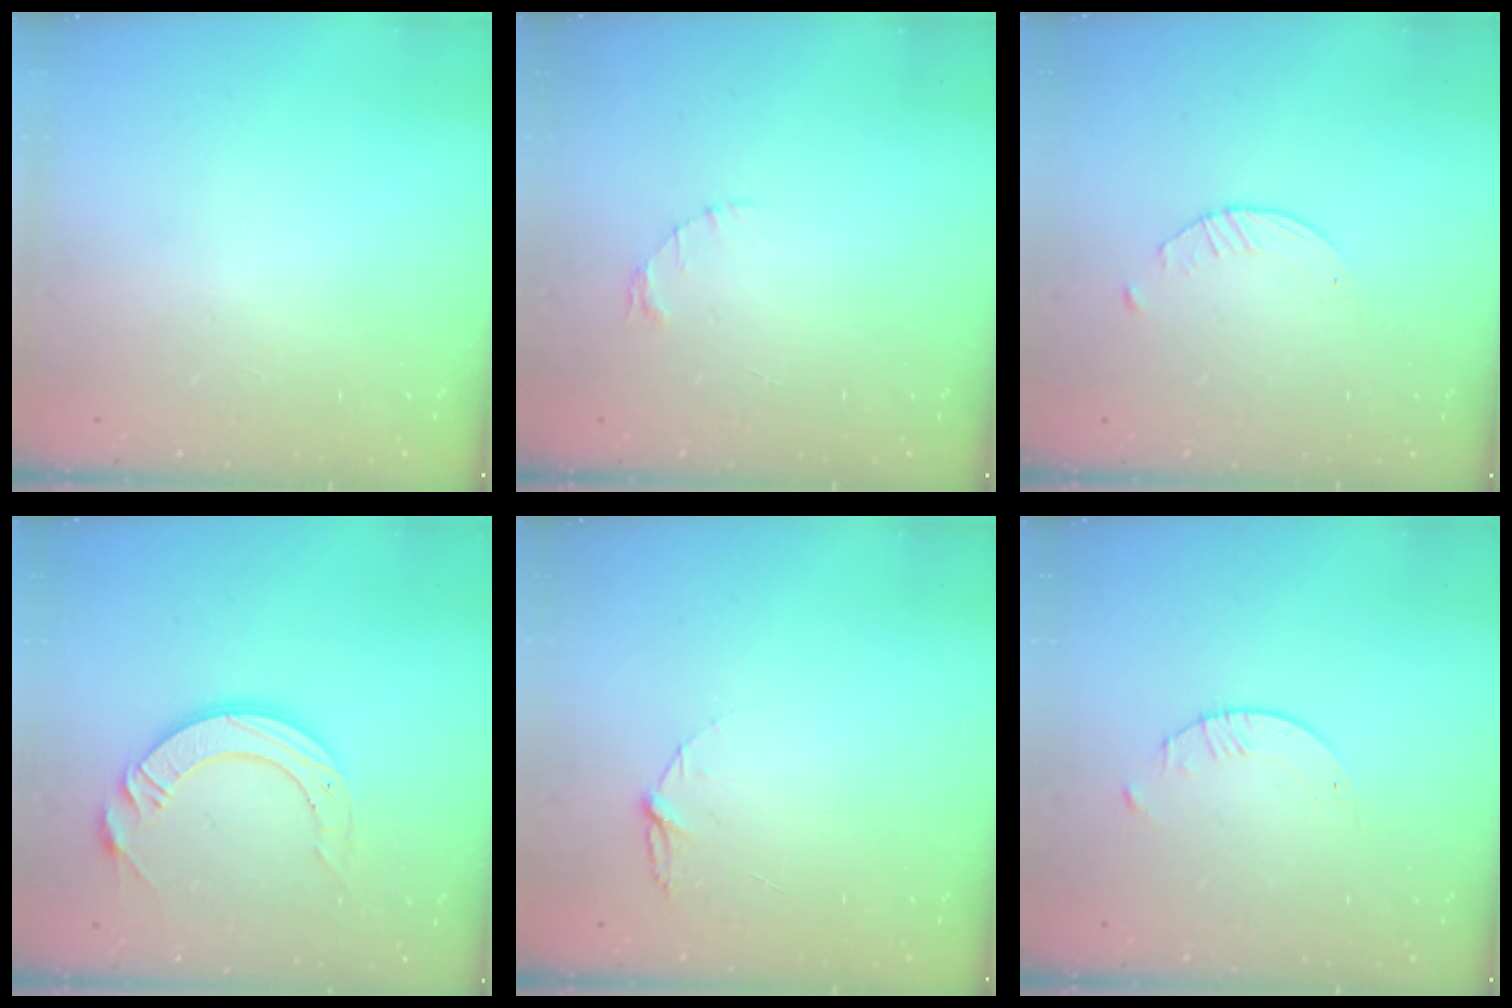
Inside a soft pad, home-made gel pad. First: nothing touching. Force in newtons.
{"total": 1.6, "press": 1.5, "slide": 0.3}
{"total": 2.0, "press": 2.0, "slide": 0.3}
{"total": 12.8, "press": 12.7, "slide": 1.2}
{"total": 4.0, "press": 4.0, "slide": 0.5}
{"total": 2.1, "press": 2.1, "slide": 0.3}